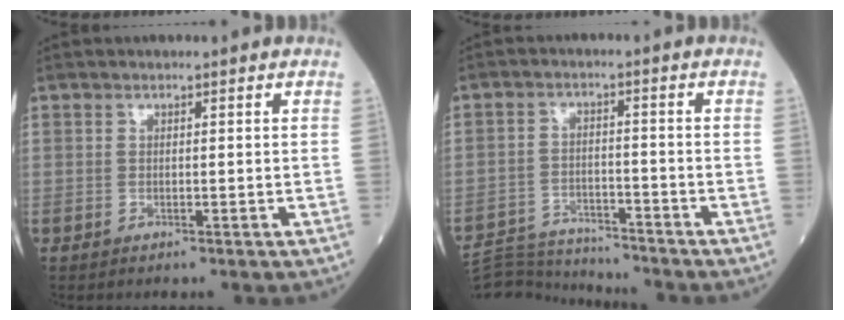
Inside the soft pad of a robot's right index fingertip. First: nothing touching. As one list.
[{"total": 9.6, "force": [-9.6, 0.6, 0.4], "torque": [-0.011, 0.007, -0.160]}]